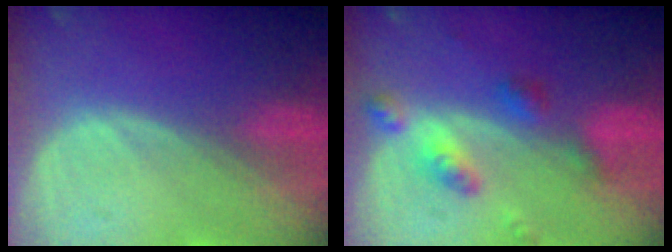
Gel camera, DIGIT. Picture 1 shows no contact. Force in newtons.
{"total": 6.0, "press": 5.3, "slide": 2.8}